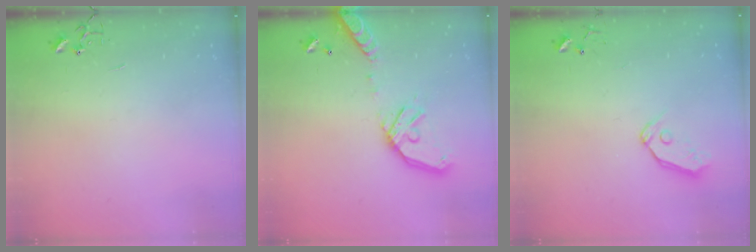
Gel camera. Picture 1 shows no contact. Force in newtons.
{"total": 15.4, "press": 15.1, "slide": 2.8}
{"total": 7.3, "press": 7.2, "slide": 0.8}